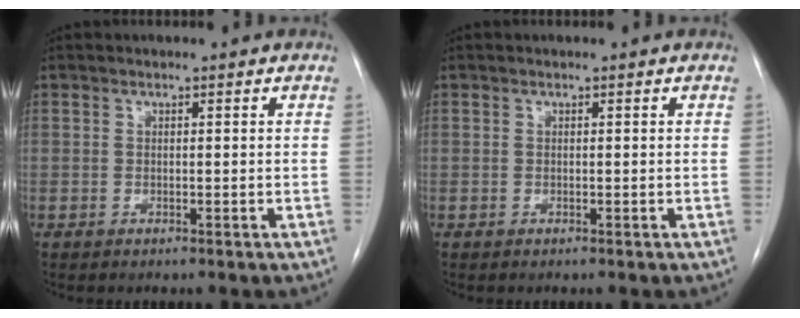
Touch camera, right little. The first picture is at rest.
{"total": 0.0}